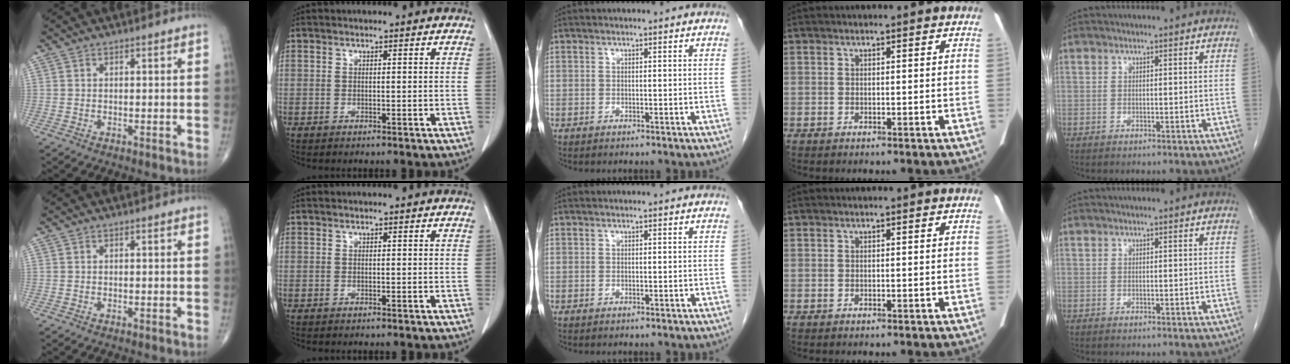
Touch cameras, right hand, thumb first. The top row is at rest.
{}